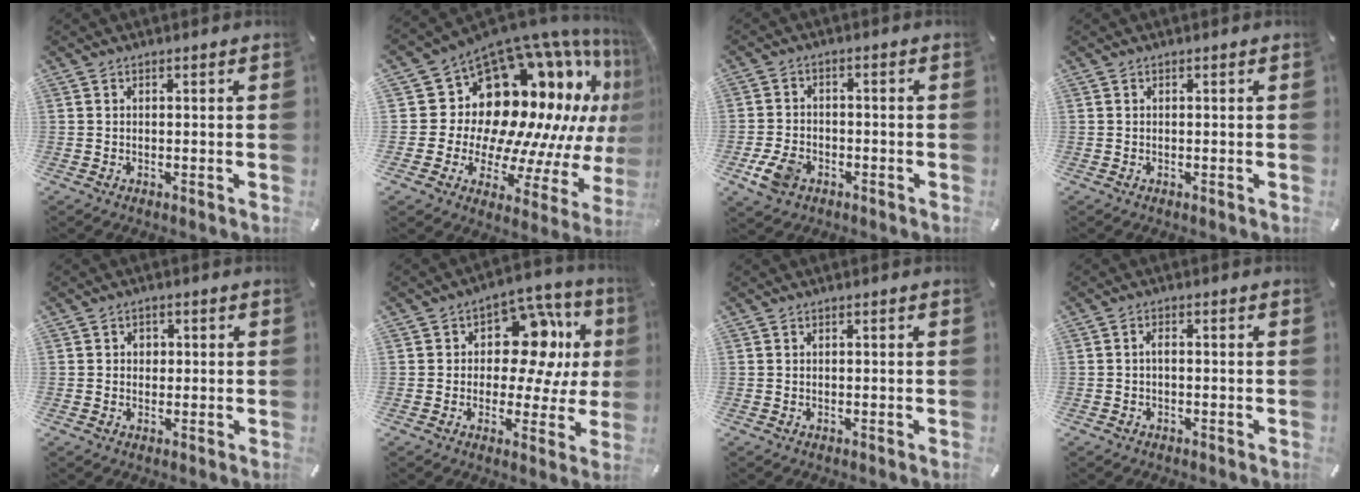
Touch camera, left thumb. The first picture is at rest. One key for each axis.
{"total": 21.4, "fx": 9.7, "fy": 14.3, "fz": 12.7, "tx": -0.170, "ty": -0.135, "tz": 0.204}
{"total": 6.5, "fx": -3.0, "fy": 4.6, "fz": 3.4, "tx": -0.085, "ty": 0.009, "tz": -0.058}
{"total": 0.0}
{"total": 2.3, "fx": -0.2, "fy": 2.1, "fz": 0.8, "tx": -0.002, "ty": 0.001, "tz": -0.011}
{"total": 15.1, "fx": 3.9, "fy": 10.0, "fz": 10.6, "tx": -0.156, "ty": -0.020, "tz": 0.070}
{"total": 0.0}
{"total": 1.7, "fx": -0.6, "fy": 0.8, "fz": 1.3, "tx": -0.027, "ty": 0.004, "tz": -0.013}